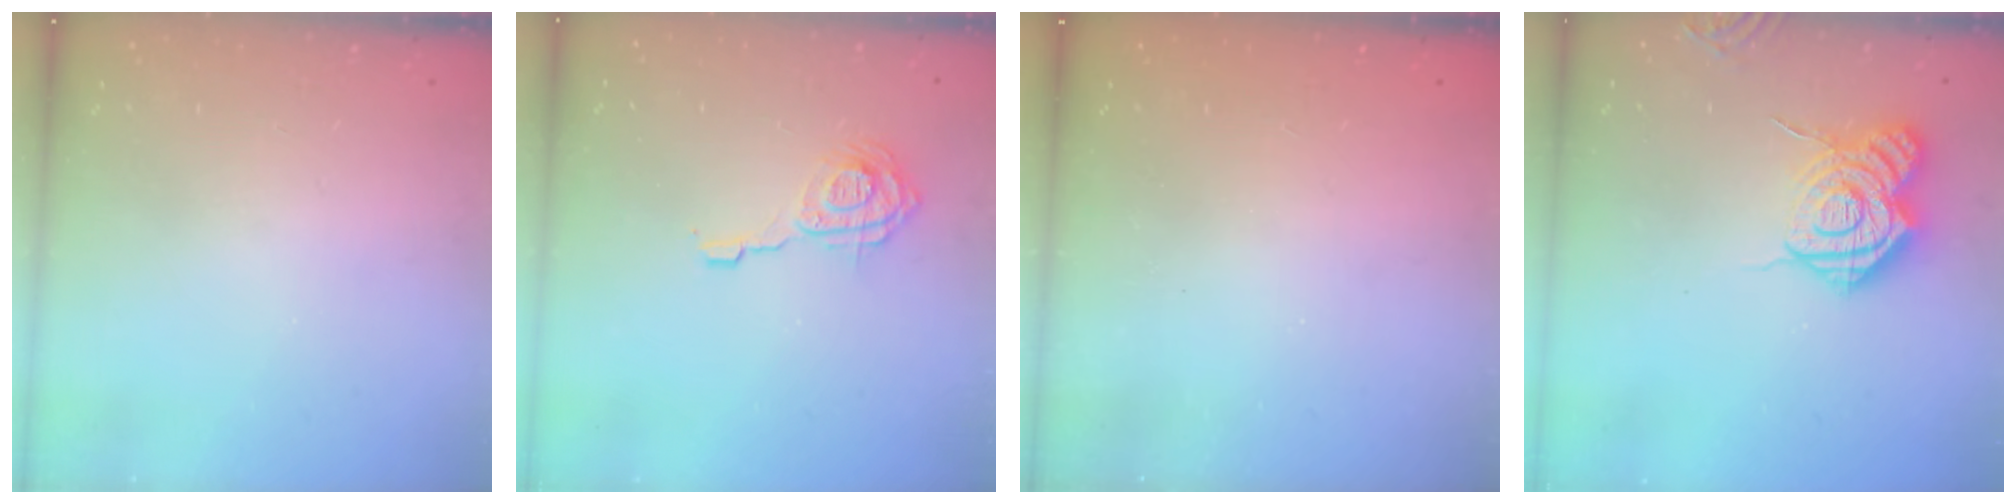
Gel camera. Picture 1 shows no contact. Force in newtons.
{"total": 10.3, "press": 10.3, "slide": 1.0}
{"total": 2.3, "press": 2.2, "slide": 0.8}
{"total": 15.3, "press": 15.2, "slide": 1.5}